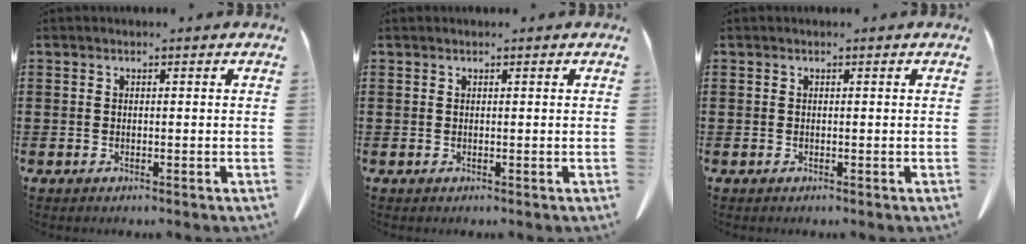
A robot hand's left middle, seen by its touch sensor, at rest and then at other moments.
{"total": 0.0}
{"total": 0.0}